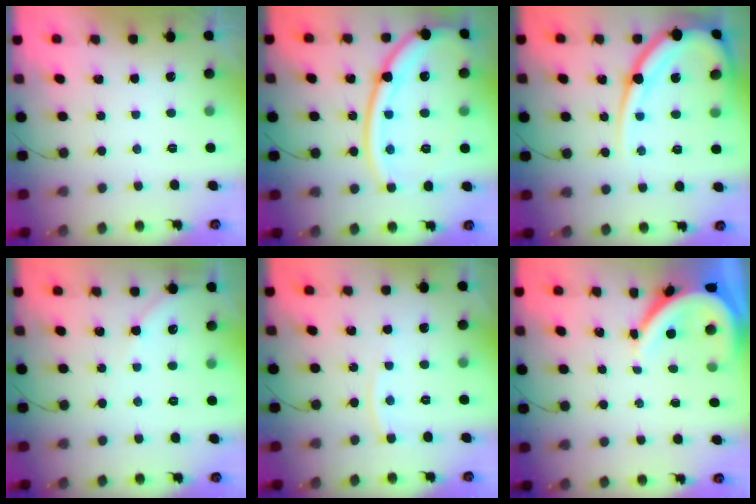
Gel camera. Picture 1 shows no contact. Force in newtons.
{"total": 18.8, "press": 18.7, "slide": 1.6}
{"total": 15.8, "press": 15.7, "slide": 1.6}
{"total": 2.9, "press": 2.9, "slide": 0.4}
{"total": 4.5, "press": 4.4, "slide": 0.6}
{"total": 8.9, "press": 8.8, "slide": 1.0}